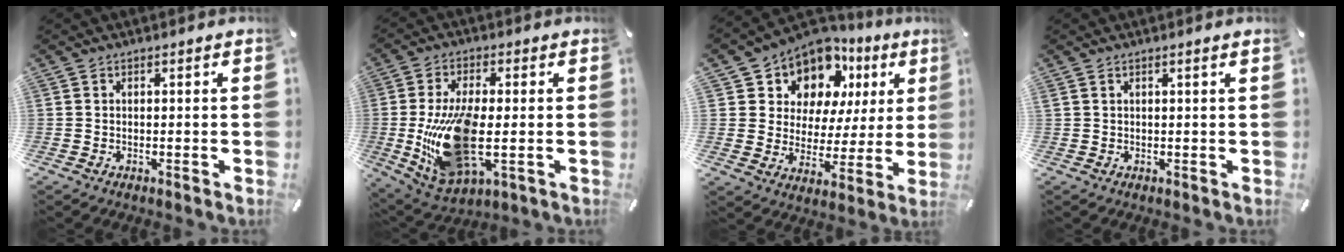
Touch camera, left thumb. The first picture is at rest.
{"total": 19.2, "force": [-1.1, 9.4, 16.7], "torque": [-0.331, -0.024, -0.004]}
{"total": 10.7, "force": [7.3, 7.6, 2.0], "torque": [-0.048, -0.066, 0.136]}
{"total": 0.9, "force": [0.5, 0.0, 0.8], "torque": [-0.014, -0.001, 0.008]}